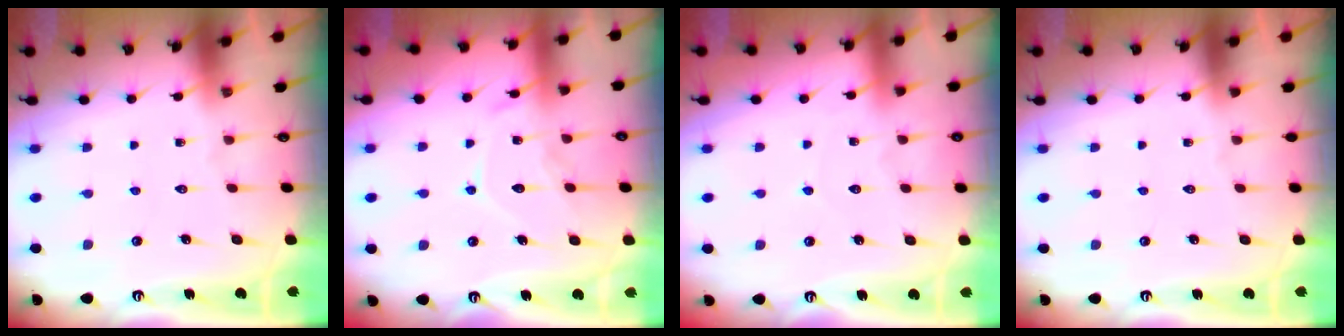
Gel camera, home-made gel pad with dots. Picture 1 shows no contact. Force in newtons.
{"total": 11.5, "press": 11.4, "slide": 1.1}
{"total": 3.4, "press": 3.4, "slide": 0.4}
{"total": 0.0}